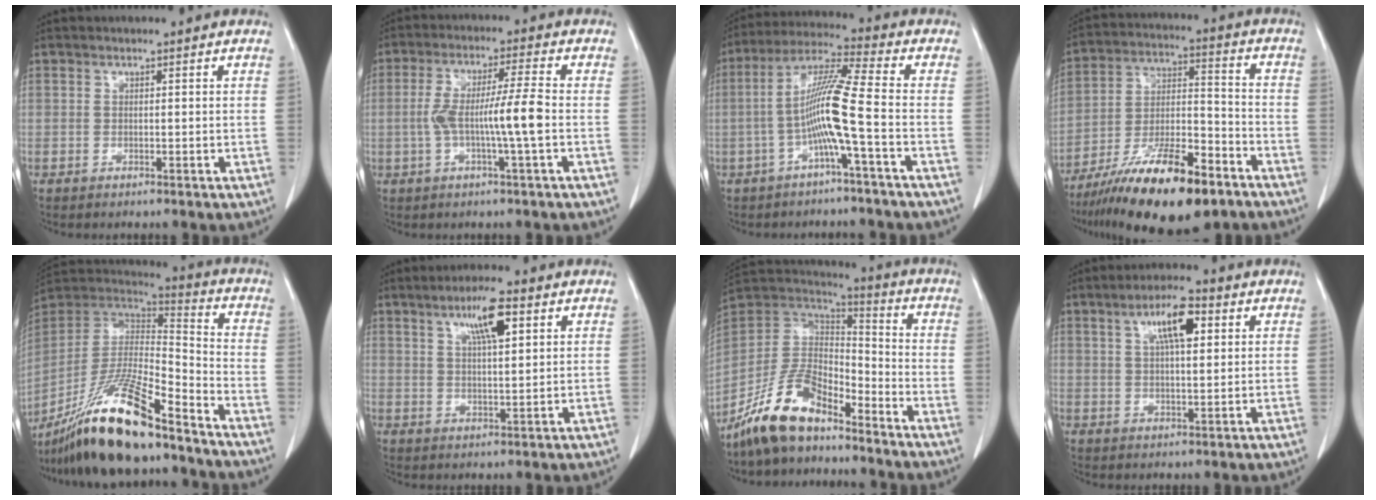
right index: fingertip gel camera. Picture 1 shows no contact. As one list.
[{"total": 8.2, "force": [-1.4, -0.4, 8.1], "torque": [-0.158, 0.011, -0.024]}, {"total": 9.5, "force": [-2.5, -1.1, 9.1], "torque": [-0.180, 0.018, -0.051]}, {"total": 19.1, "force": [-12.9, 4.4, 13.3], "torque": [-0.230, -0.010, -0.223]}, {"total": 20.7, "force": [-15.9, 2.5, 13.0], "torque": [-0.272, -0.018, -0.294]}, {"total": 6.9, "force": [3.4, 1.0, 5.9], "torque": [-0.106, 0.005, 0.057]}, {"total": 12.7, "force": [-9.4, 5.6, 6.5], "torque": [-0.140, 0.020, -0.186]}, {"total": 7.3, "force": [2.9, 1.7, 6.5], "torque": [-0.115, 0.011, 0.048]}]